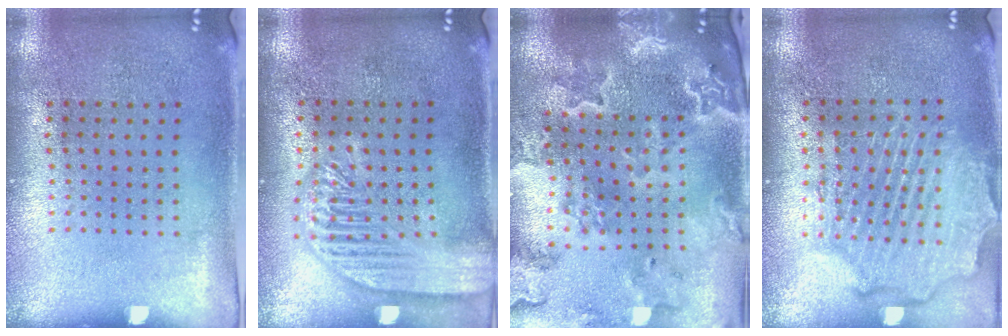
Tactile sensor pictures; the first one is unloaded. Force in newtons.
{"total": 2.5, "press": 2.5, "slide": 0.2}
{"total": 2.9, "press": 2.7, "slide": 1.0}
{"total": 2.4, "press": 2.2, "slide": 0.9}